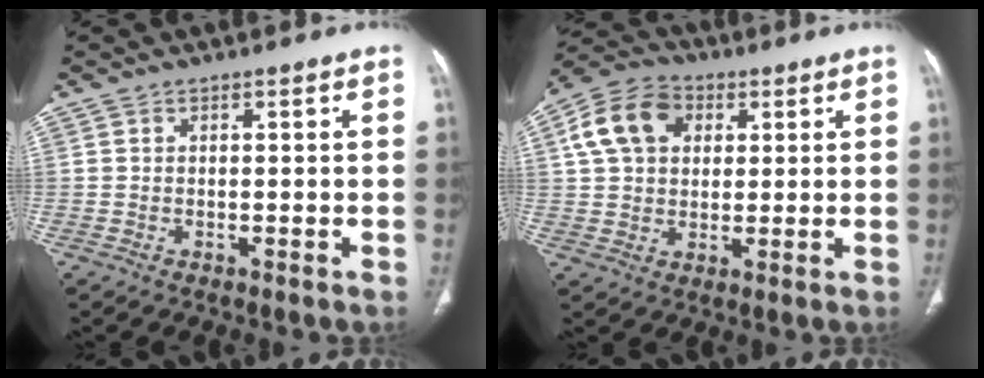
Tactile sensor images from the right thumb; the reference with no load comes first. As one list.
[{"total": 12.0, "force": [3.6, 8.9, 7.2], "torque": [-0.119, 0.011, 0.057]}]